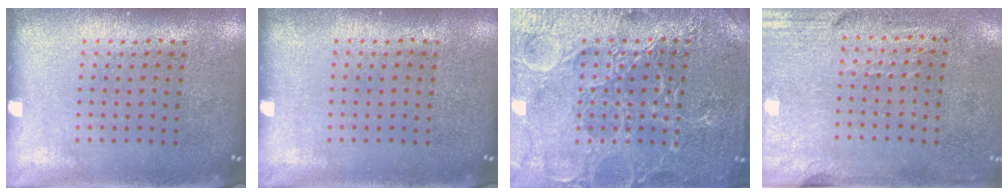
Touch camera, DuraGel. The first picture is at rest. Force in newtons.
{"total": 0.0}
{"total": 4.6, "press": 4.5, "slide": 0.7}
{"total": 2.9, "press": 2.5, "slide": 1.5}